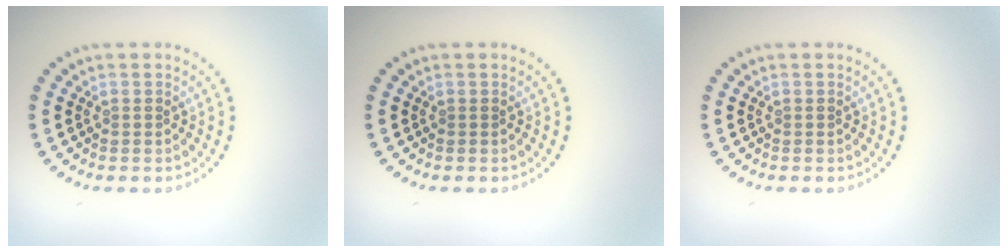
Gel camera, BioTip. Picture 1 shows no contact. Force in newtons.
{"total": 0.0}
{"total": 0.0}